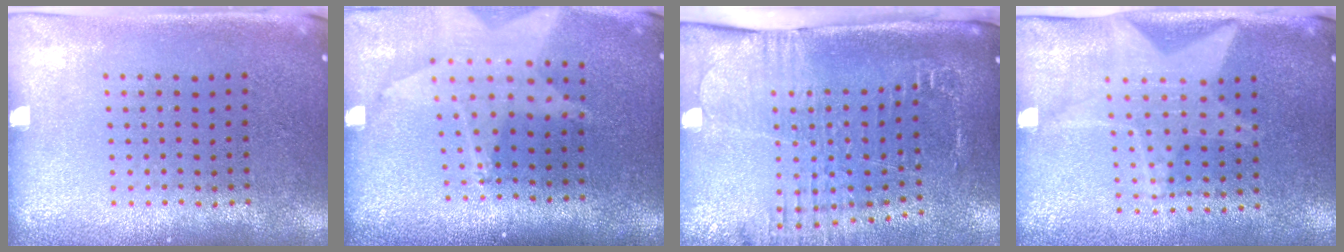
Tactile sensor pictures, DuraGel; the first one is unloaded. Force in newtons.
{"total": 1.9, "press": 1.5, "slide": 1.2}
{"total": 2.6, "press": 2.0, "slide": 1.6}
{"total": 1.8, "press": 1.5, "slide": 1.0}